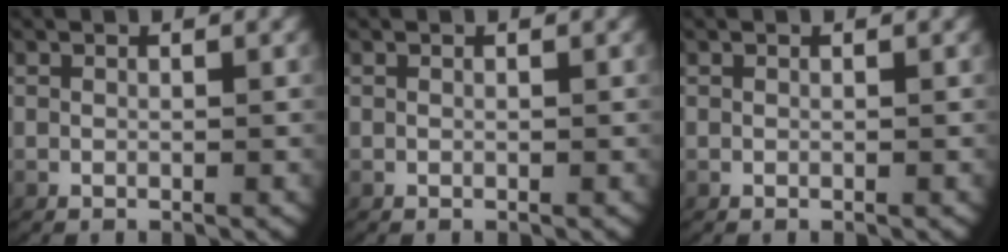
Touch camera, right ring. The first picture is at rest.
{"total": 0.0}
{"total": 0.0}